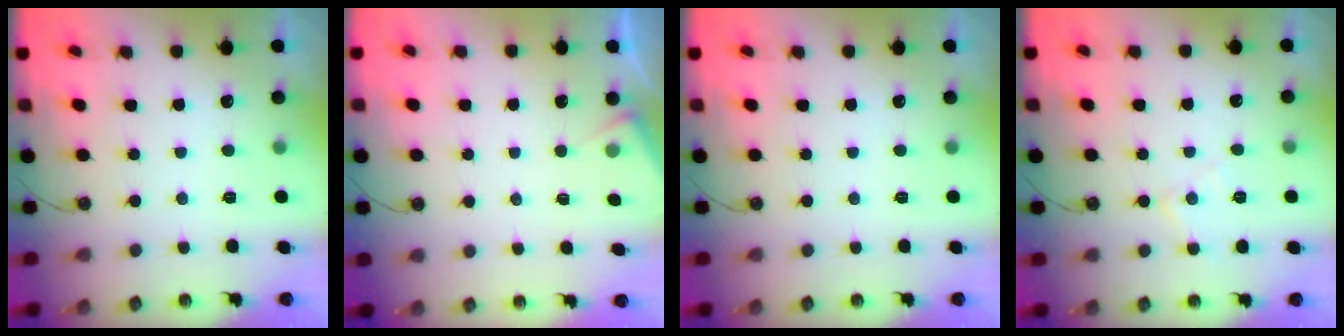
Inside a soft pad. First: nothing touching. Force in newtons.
{"total": 3.4, "press": 3.4, "slide": 0.5}
{"total": 0.0}
{"total": 6.2, "press": 6.2, "slide": 0.5}